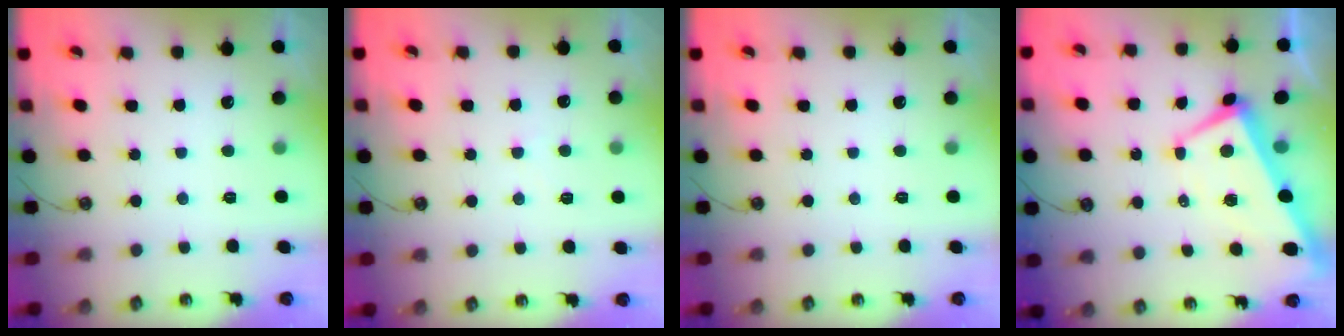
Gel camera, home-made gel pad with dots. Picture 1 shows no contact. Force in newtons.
{"total": 1.3, "press": 1.3, "slide": 0.4}
{"total": 0.0}
{"total": 2.1, "press": 1.9, "slide": 0.9}